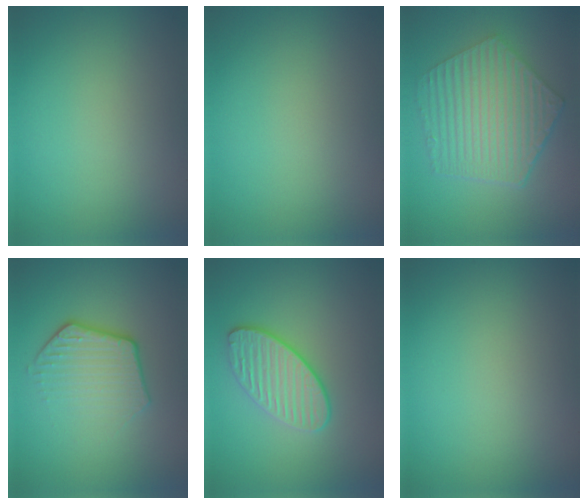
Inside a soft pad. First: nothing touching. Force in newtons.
{"total": 0.0}
{"total": 6.9, "press": 4.9, "slide": 4.8}
{"total": 3.8, "press": 2.9, "slide": 2.5}
{"total": 3.5, "press": 3.3, "slide": 1.3}
{"total": 0.0}